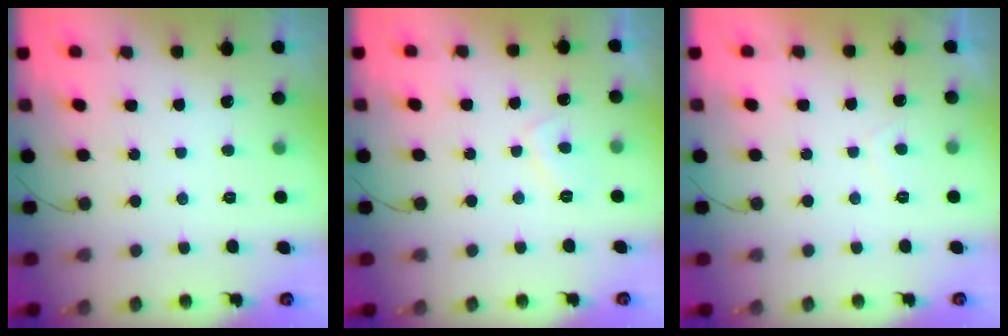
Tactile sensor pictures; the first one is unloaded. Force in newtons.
{"total": 2.6, "press": 2.6, "slide": 0.5}
{"total": 1.6, "press": 1.6, "slide": 0.5}